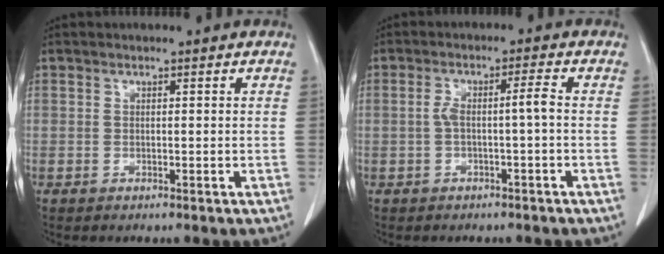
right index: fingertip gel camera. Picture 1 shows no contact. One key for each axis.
{"total": 3.5, "fx": -0.6, "fy": 0.0, "fz": 3.5, "tx": -0.068, "ty": 0.018, "tz": -0.006}